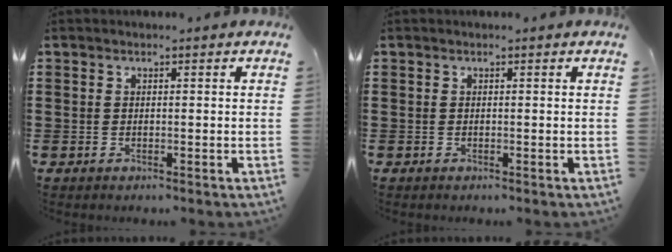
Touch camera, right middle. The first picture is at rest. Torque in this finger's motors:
{"motor_torque": [0.08, -0.04, -0.02, -0.01]}